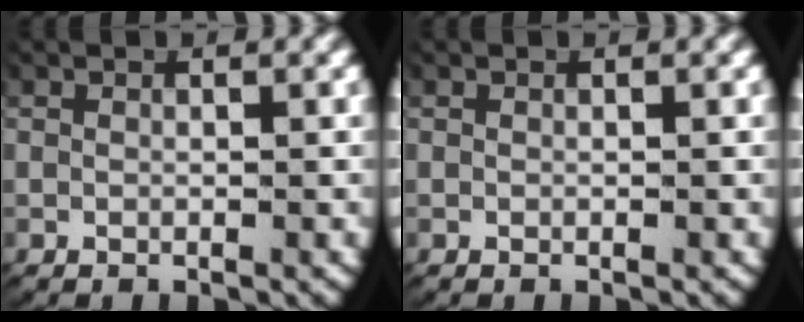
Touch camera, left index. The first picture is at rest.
{"total": 0.0}